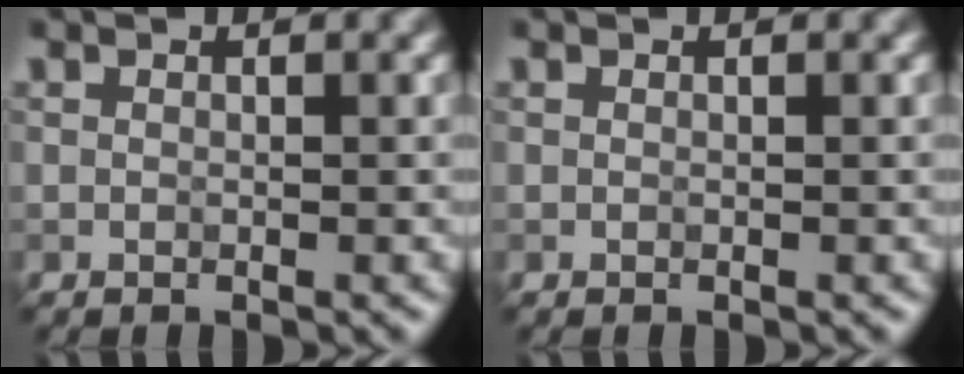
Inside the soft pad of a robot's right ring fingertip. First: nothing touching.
{"total": 0.0}